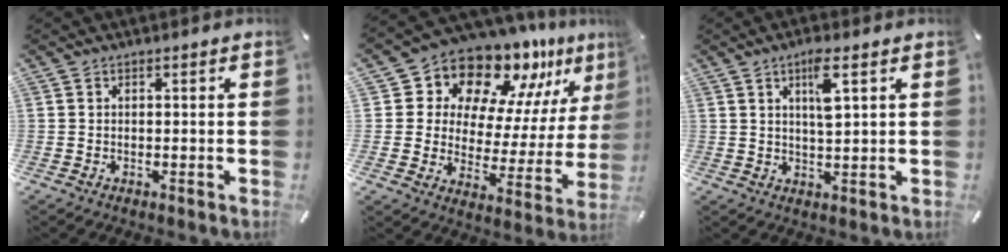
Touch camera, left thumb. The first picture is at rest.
{"total": 13.4, "force": [11.5, 6.3, 2.5], "torque": [-0.056, -0.121, 0.195]}
{"total": 7.1, "force": [3.0, 1.6, 6.3], "torque": [-0.107, -0.007, 0.043]}